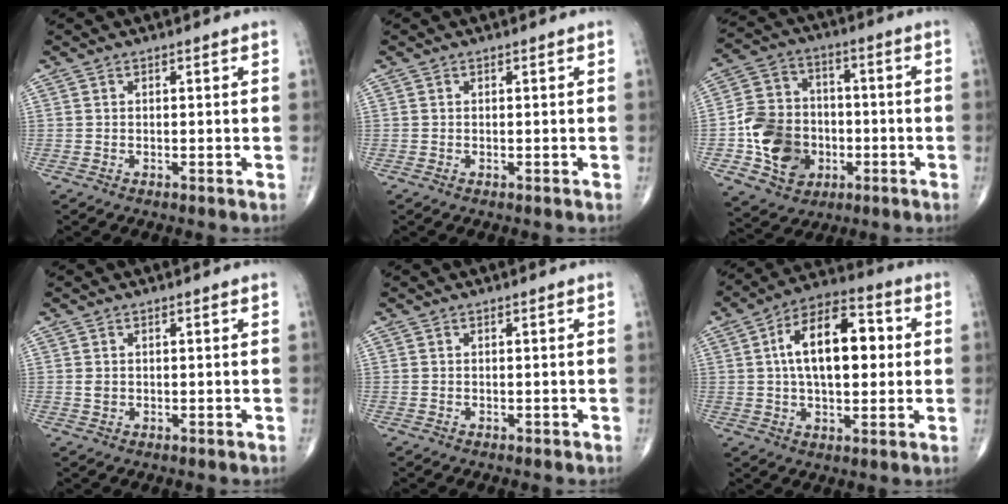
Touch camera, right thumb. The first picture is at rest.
{"total": 0.0}
{"total": 15.0, "force": [-3.7, 12.1, 8.1], "torque": [-0.104, 0.022, -0.063]}
{"total": 1.0, "force": [0.1, 0.8, 0.6], "torque": [-0.008, -0.002, 0.005]}
{"total": 0.0}
{"total": 16.3, "force": [2.2, 8.6, 13.6], "torque": [-0.203, 0.022, 0.030]}